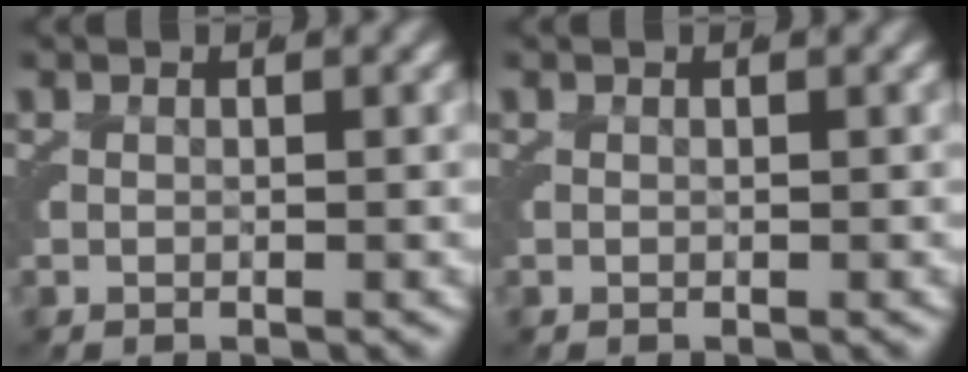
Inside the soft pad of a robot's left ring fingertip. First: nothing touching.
{"total": 0.0}